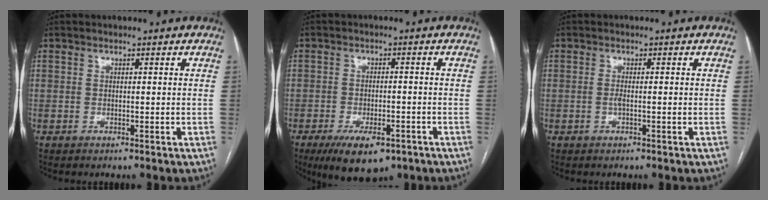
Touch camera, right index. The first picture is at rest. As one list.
[{"total": 9.0, "force": [-5.7, 3.7, 5.9], "torque": [-0.092, -0.008, -0.085]}, {"total": 1.5, "force": [-0.3, 0.2, 1.4], "torque": [-0.025, 0.000, -0.003]}]